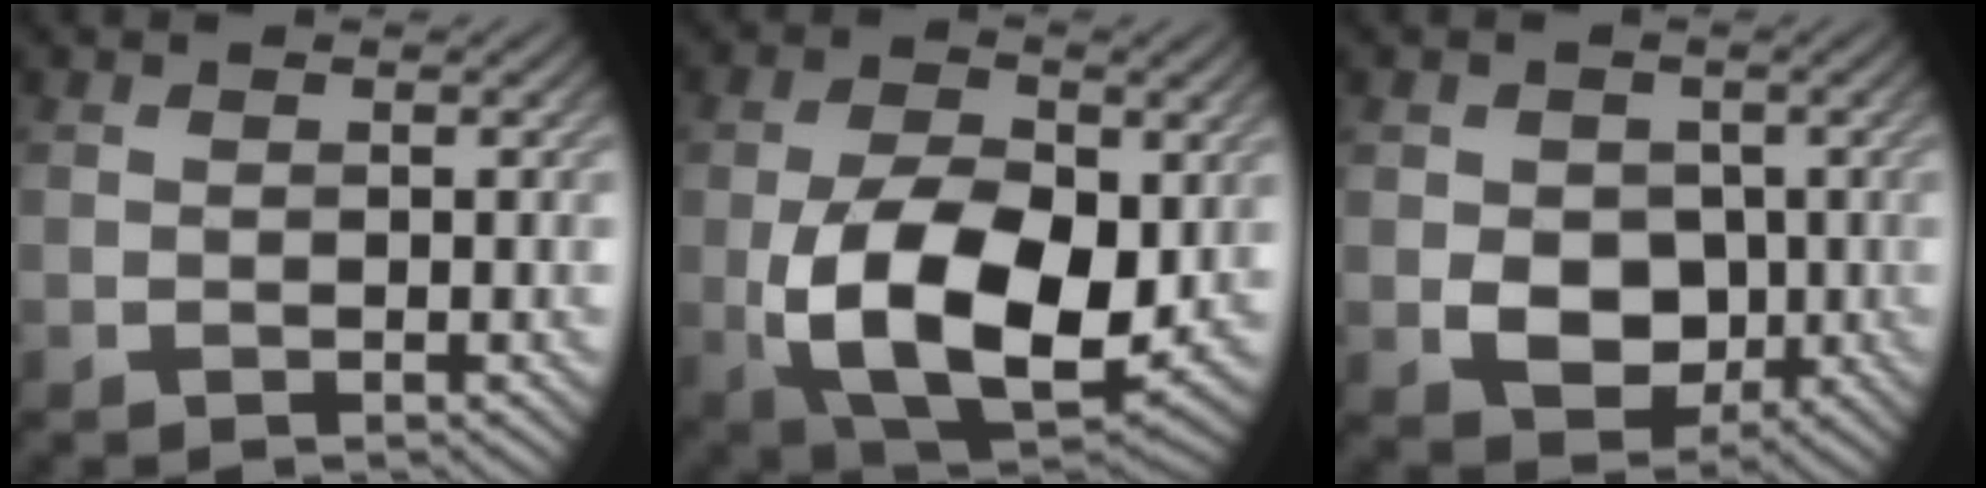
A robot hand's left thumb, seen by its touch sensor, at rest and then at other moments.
{"total": 13.7, "force": [-1.7, 7.9, 11.0], "torque": [-0.202, -0.021, -0.025]}
{"total": 5.9, "force": [-0.6, 4.8, 3.3], "torque": [-0.062, -0.005, -0.021]}